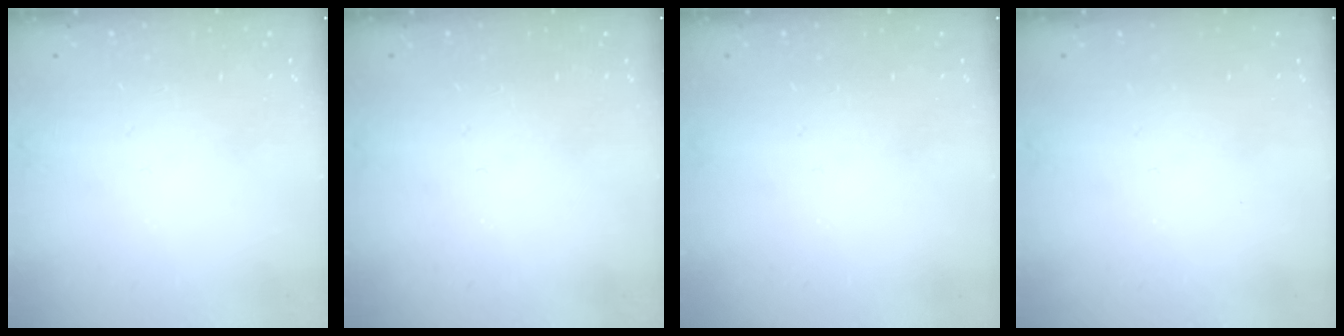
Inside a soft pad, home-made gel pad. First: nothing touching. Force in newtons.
{"total": 0.0}
{"total": 0.0}
{"total": 0.0}